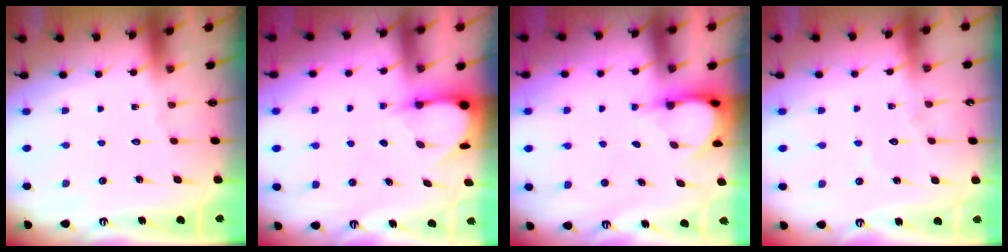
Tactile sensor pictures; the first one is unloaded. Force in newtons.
{"total": 3.6, "press": 3.5, "slide": 0.6}
{"total": 3.9, "press": 3.9, "slide": 0.2}
{"total": 4.9, "press": 4.9, "slide": 0.4}